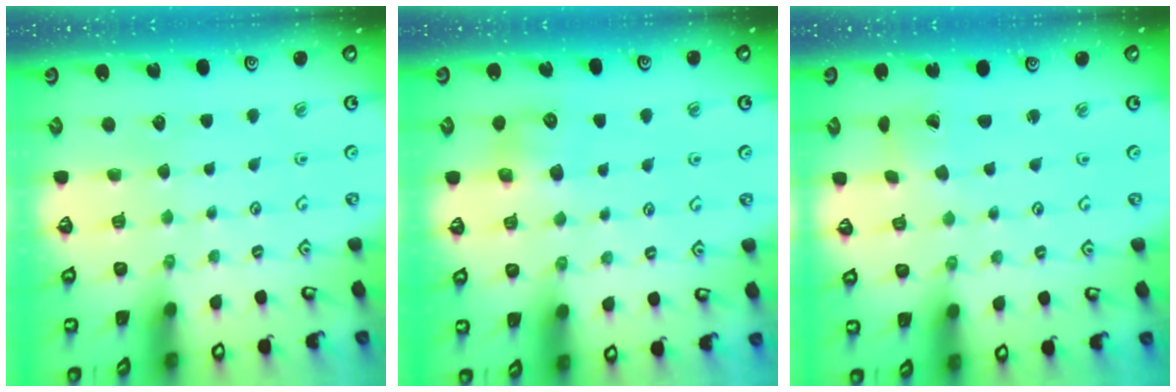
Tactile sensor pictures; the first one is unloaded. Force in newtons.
{"total": 6.5, "press": 6.5, "slide": 0.5}
{"total": 1.0, "press": 1.0, "slide": 0.1}